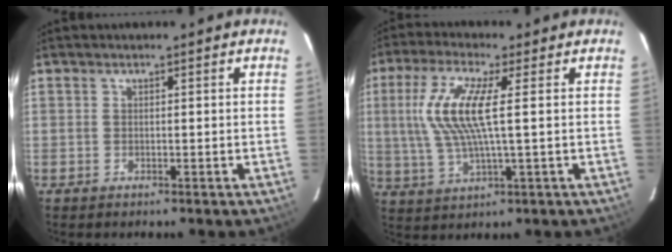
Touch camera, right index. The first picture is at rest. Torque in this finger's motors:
{"motor_torque": [0.33, 0.09, 0.66, 0.21]}